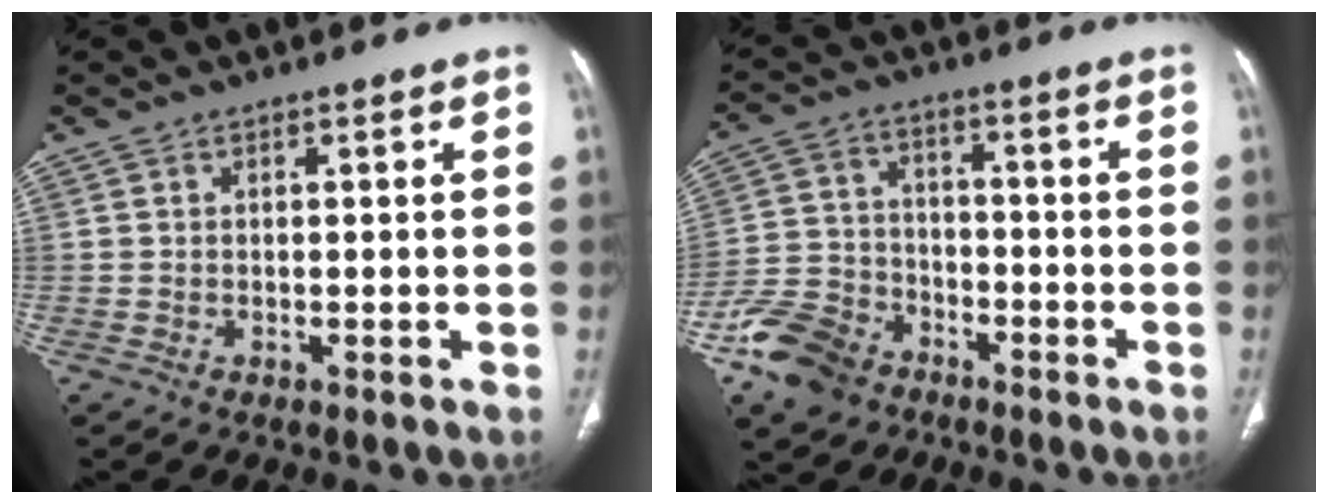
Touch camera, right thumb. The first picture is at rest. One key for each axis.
{"total": 11.4, "fx": -7.2, "fy": 7.8, "fz": 4.3, "tx": -0.074, "ty": 0.039, "tz": -0.138}